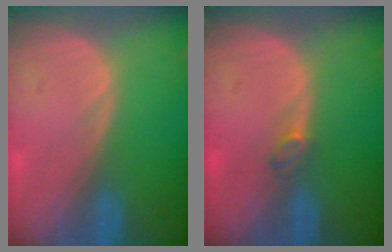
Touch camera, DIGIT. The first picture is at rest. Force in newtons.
{"total": 1.4, "press": 1.3, "slide": 0.3}